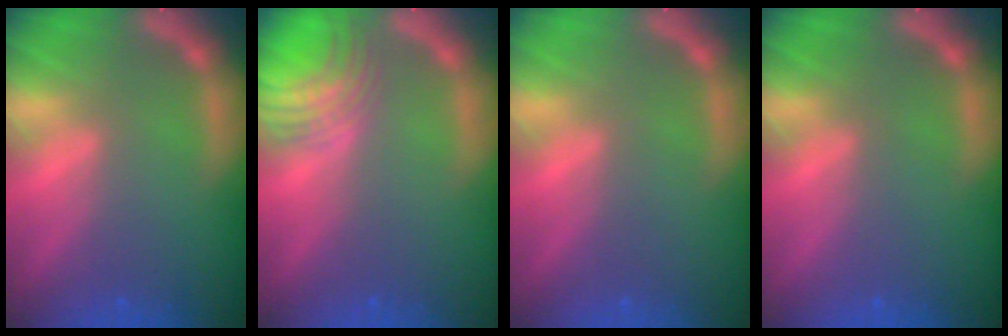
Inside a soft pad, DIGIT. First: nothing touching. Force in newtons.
{"total": 5.5}
{"total": 0.0}
{"total": 0.0}